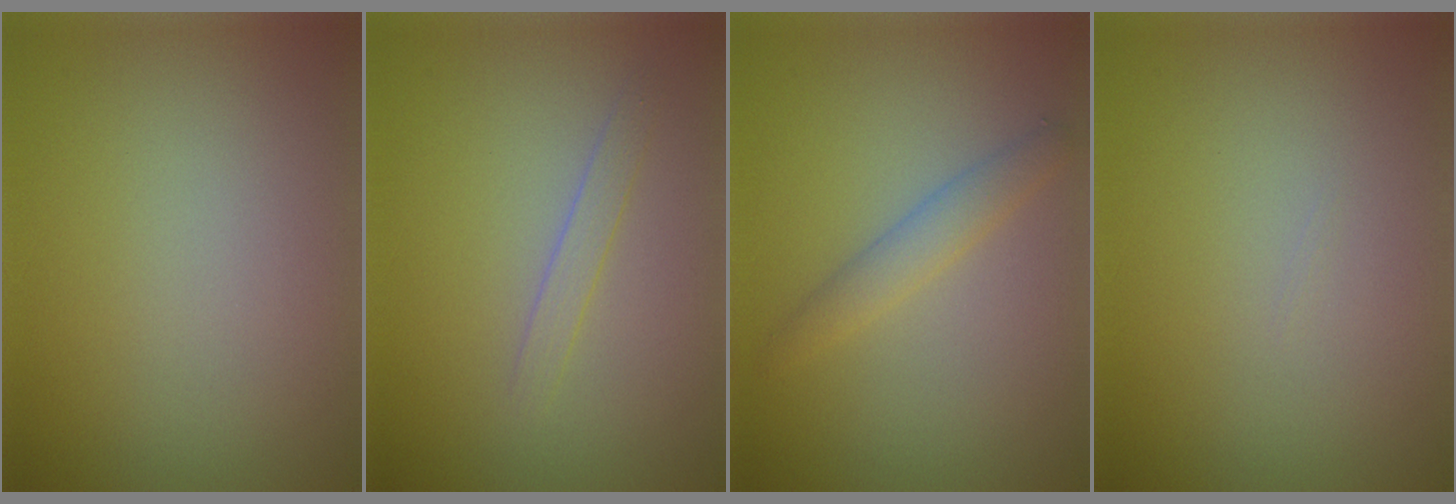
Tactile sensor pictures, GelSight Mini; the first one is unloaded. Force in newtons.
{"total": 1.2, "press": 1.2, "slide": 0.1}
{"total": 2.0, "press": 2.0, "slide": 0.1}
{"total": 0.0}